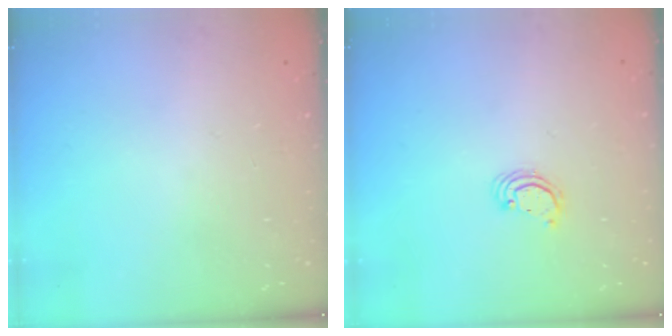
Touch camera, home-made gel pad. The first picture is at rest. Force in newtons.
{"total": 2.2, "press": 2.2, "slide": 0.2}